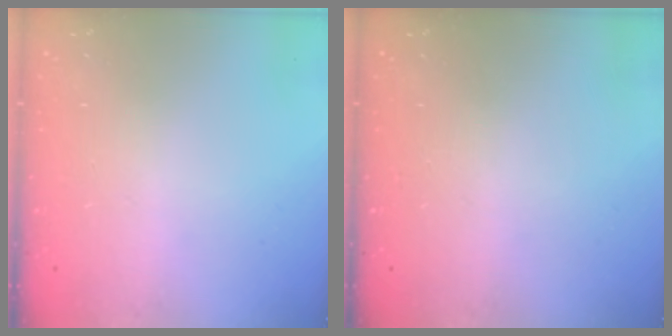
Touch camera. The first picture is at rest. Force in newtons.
{"total": 0.0}